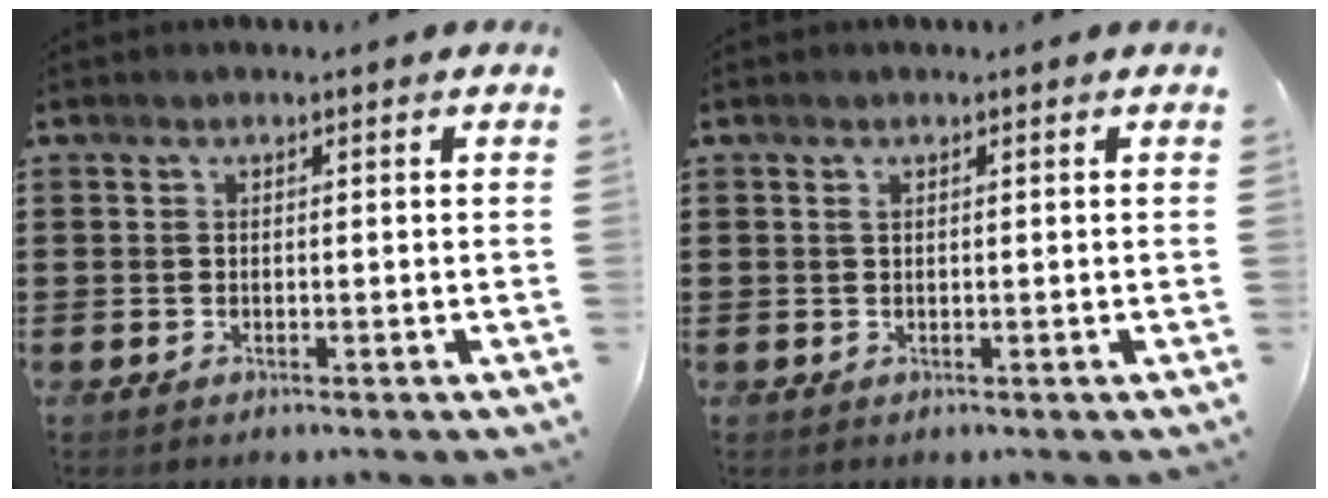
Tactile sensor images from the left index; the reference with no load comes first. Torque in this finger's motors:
{"motor_torque": [-0.28, 0.25, -0.54, -0.21]}